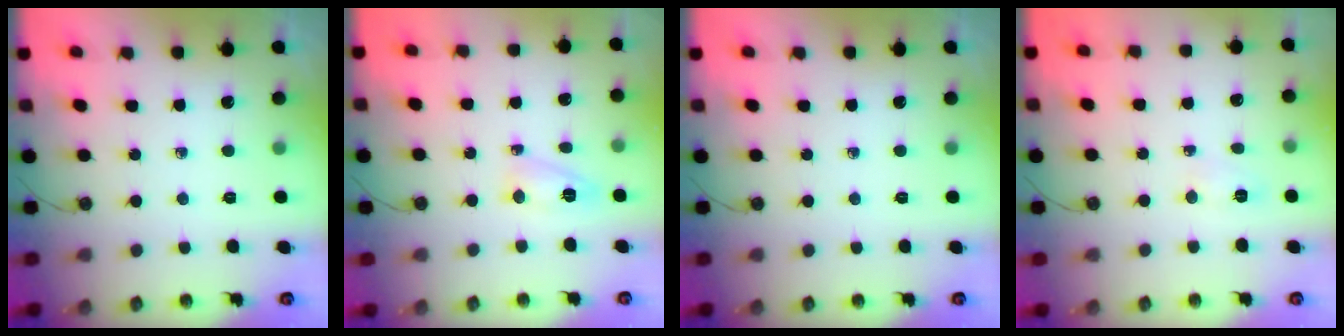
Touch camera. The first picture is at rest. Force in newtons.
{"total": 6.0, "press": 6.0, "slide": 0.3}
{"total": 0.0}
{"total": 4.0, "press": 3.9, "slide": 0.5}